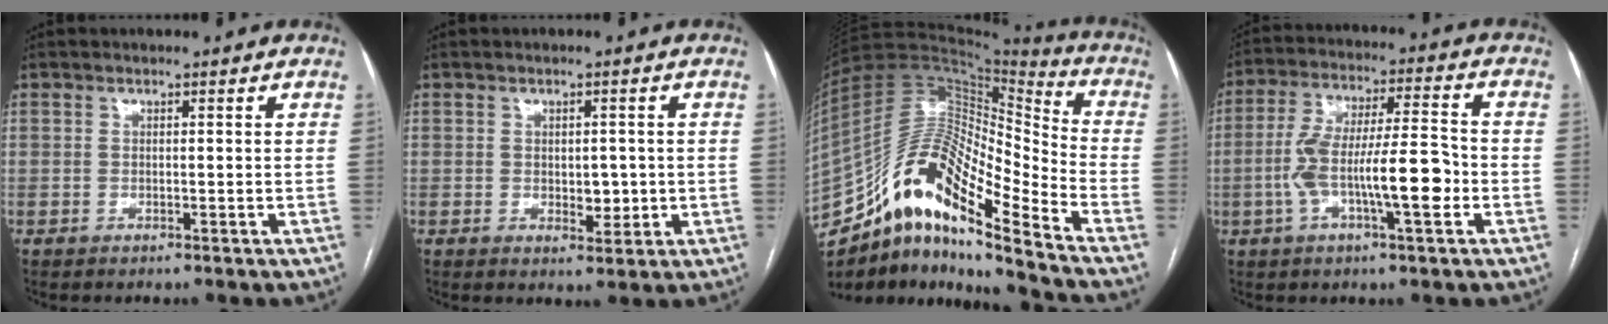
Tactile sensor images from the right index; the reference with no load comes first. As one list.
[{"total": 3.4, "force": [-0.2, 2.1, 2.7], "torque": [-0.029, -0.002, 0.006]}, {"total": 20.1, "force": [-13.1, 4.1, 14.7], "torque": [-0.292, 0.026, -0.235]}, {"total": 12.8, "force": [-3.2, 2.2, 12.2], "torque": [-0.224, 0.018, -0.056]}]